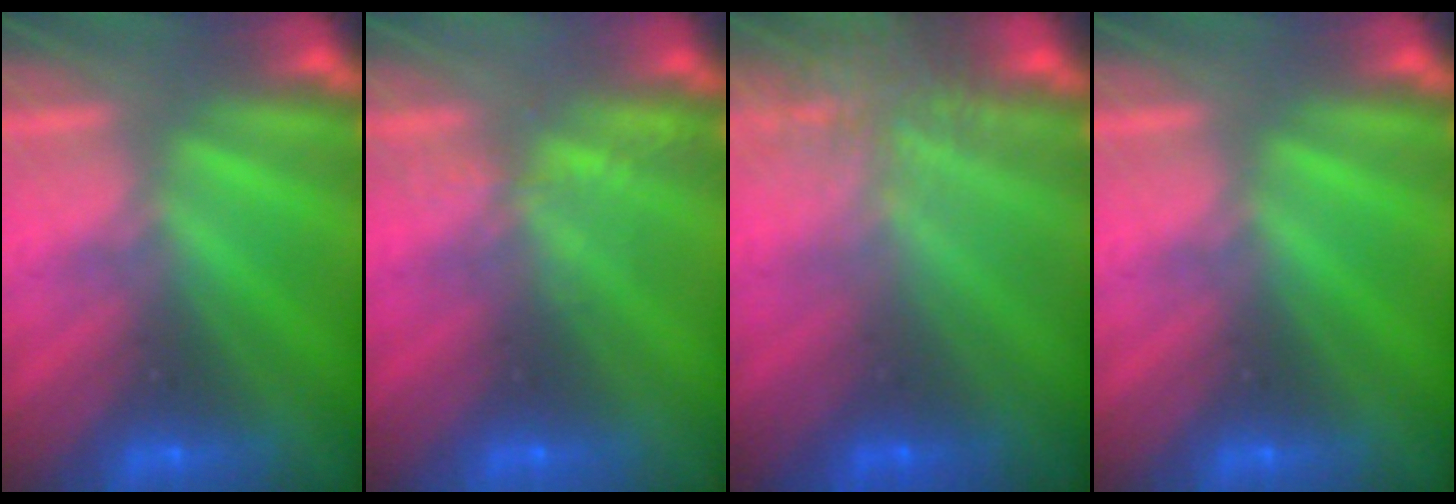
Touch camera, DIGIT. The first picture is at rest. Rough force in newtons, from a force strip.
{"total": 2.2}
{"total": 7.3}
{"total": 0.0}